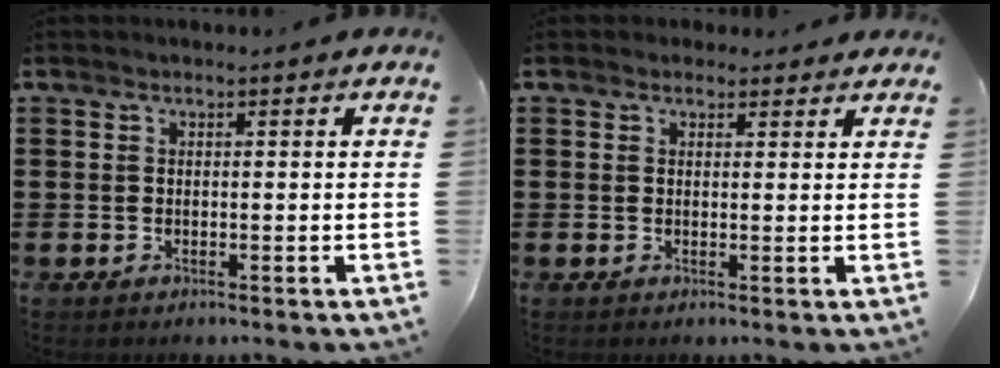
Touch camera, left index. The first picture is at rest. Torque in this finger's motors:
{"motor_torque": [2.14, 0.00, 0.27, 0.00]}